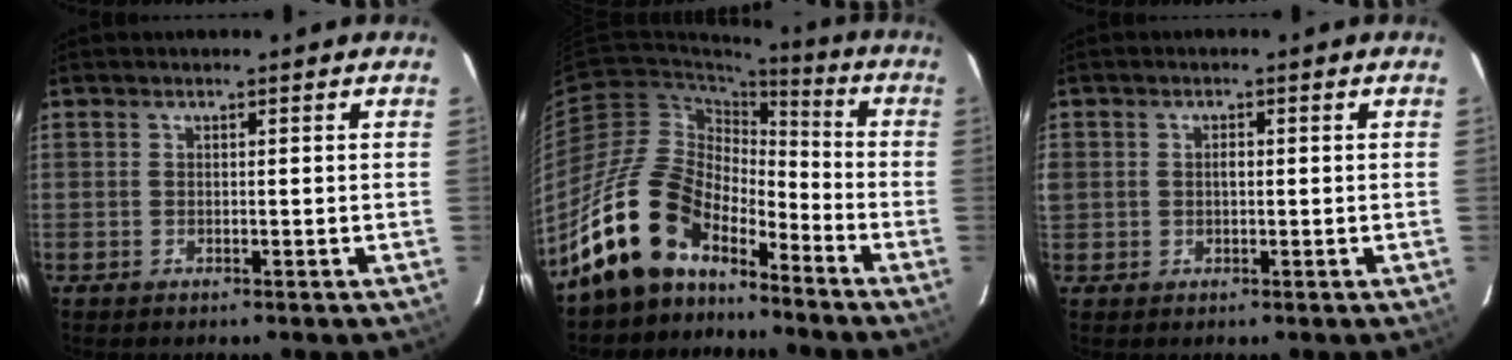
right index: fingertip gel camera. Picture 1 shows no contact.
{"total": 16.2, "force": [-12.2, 8.4, 6.7], "torque": [-0.135, 0.018, -0.220]}
{"total": 2.4, "force": [0.0, 2.1, 1.2], "torque": [-0.019, 0.003, -0.001]}